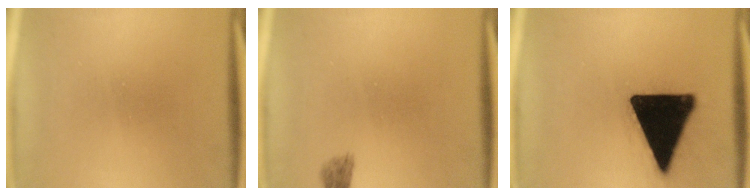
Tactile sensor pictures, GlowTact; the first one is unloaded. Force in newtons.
{"total": 1.6}
{"total": 20.3}